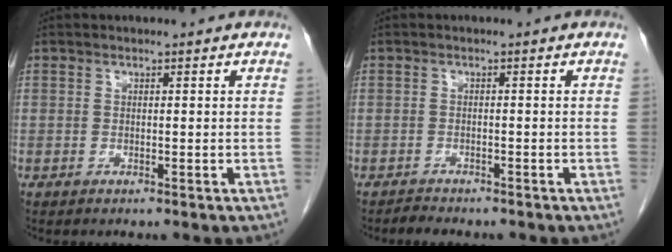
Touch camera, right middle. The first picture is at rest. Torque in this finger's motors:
{"motor_torque": [0.22, -0.08, 0.00, 0.01]}